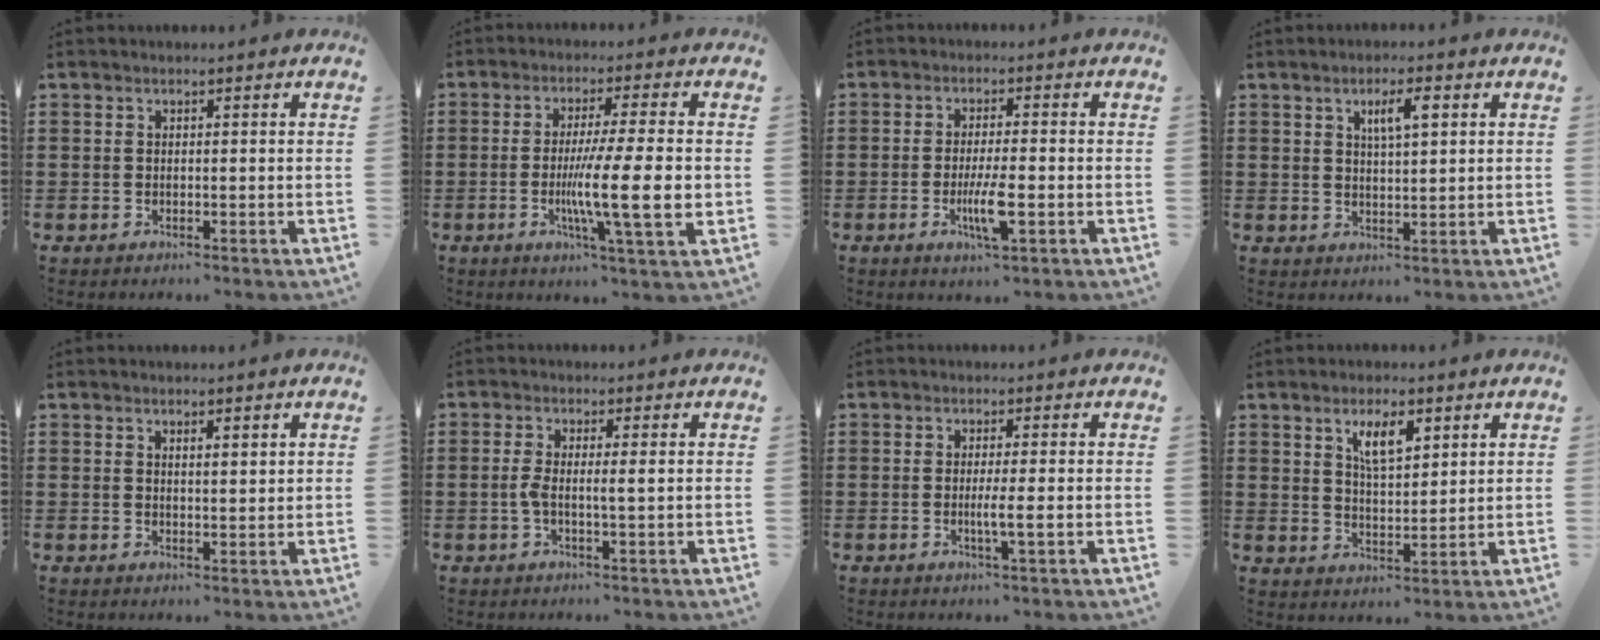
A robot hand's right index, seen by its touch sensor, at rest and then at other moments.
{"total": 12.5, "force": [-1.9, 1.0, 12.3], "torque": [-0.219, -0.019, -0.036]}
{"total": 5.9, "force": [-1.9, 1.0, 5.5], "torque": [-0.103, -0.009, -0.033]}
{"total": 3.9, "force": [1.5, 1.0, 3.5], "torque": [-0.056, 0.001, 0.019]}
{"total": 1.4, "force": [1.1, 0.3, 0.7], "torque": [-0.014, 0.002, 0.020]}
{"total": 2.6, "force": [-0.2, 0.3, 2.6], "torque": [-0.058, -0.004, -0.008]}
{"total": 3.0, "force": [-0.6, -0.2, 2.9], "torque": [-0.050, -0.008, -0.012]}
{"total": 5.5, "force": [2.9, 2.1, 4.2], "torque": [-0.075, 0.000, 0.046]}